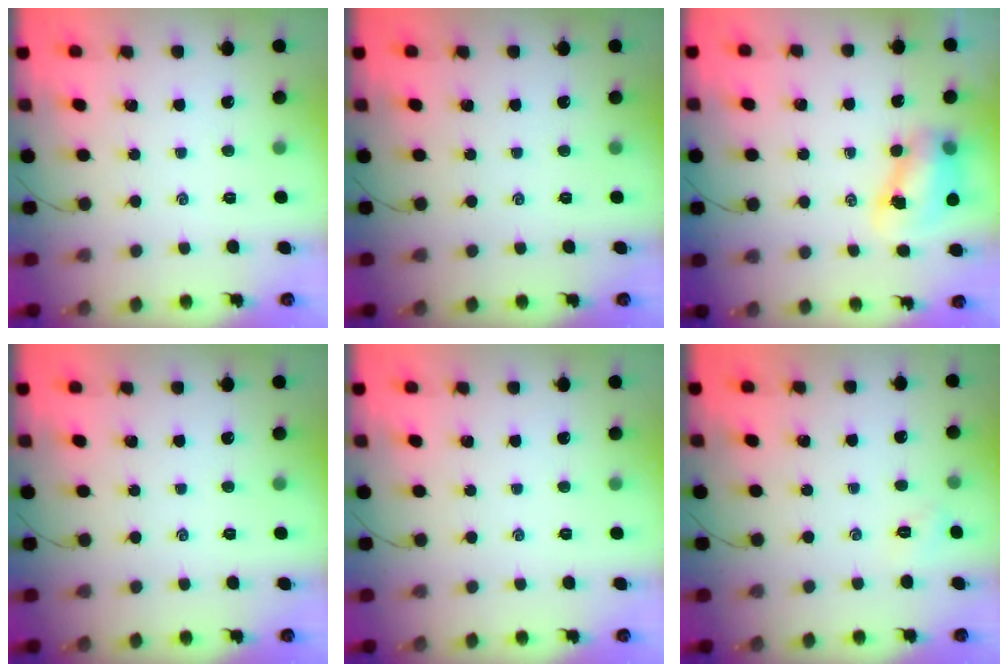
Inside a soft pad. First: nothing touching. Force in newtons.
{"total": 0.0}
{"total": 7.7, "press": 7.6, "slide": 1.3}
{"total": 0.0}
{"total": 0.0}
{"total": 2.5, "press": 2.4, "slide": 0.7}